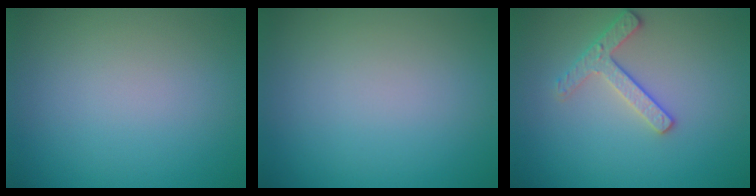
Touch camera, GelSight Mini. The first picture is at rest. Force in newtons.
{"total": 0.0}
{"total": 2.4, "press": 2.3, "slide": 0.5}